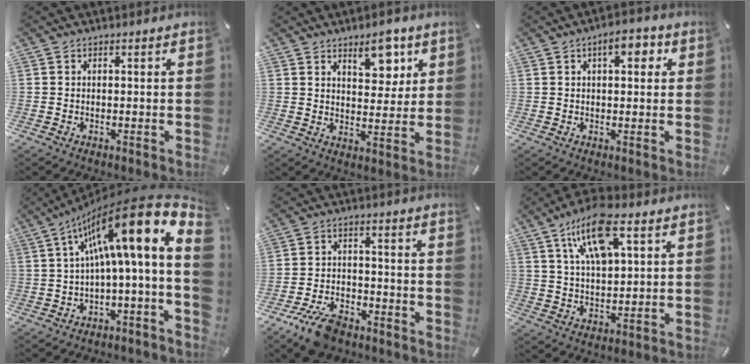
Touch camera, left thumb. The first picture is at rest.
{"total": 9.0, "force": [5.4, 5.1, 5.2], "torque": [-0.046, -0.029, 0.085]}
{"total": 5.7, "force": [1.9, 2.5, 4.7], "torque": [-0.064, -0.002, 0.024]}
{"total": 20.5, "force": [7.4, 4.1, 18.7], "torque": [-0.297, -0.071, 0.114]}
{"total": 9.6, "force": [-6.7, 4.6, 5.1], "torque": [-0.096, 0.036, -0.124]}
{"total": 13.0, "force": [6.6, 5.8, 9.7], "torque": [-0.185, -0.011, 0.111]}